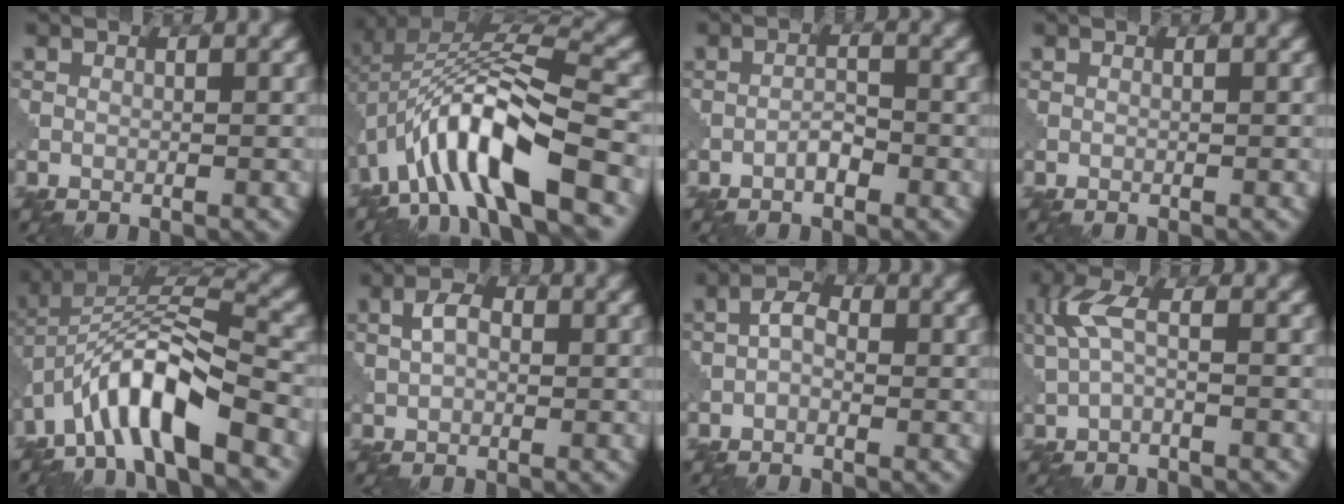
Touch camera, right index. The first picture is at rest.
{"total": 12.2, "force": [-4.8, 3.8, 10.5], "torque": [-0.196, 0.017, -0.087]}
{"total": 1.5, "force": [-0.9, 0.5, 1.1], "torque": [-0.021, 0.005, -0.020]}
{"total": 0.0}
{"total": 9.1, "force": [-5.0, 2.4, 7.2], "torque": [-0.125, 0.017, -0.098]}
{"total": 2.7, "force": [0.7, 1.7, 1.9], "torque": [-0.039, 0.007, 0.010]}
{"total": 2.1, "force": [-0.2, 1.3, 1.6], "torque": [-0.030, 0.009, -0.012]}
{"total": 3.0, "force": [0.4, 0.9, 2.8], "torque": [-0.066, 0.006, 0.003]}